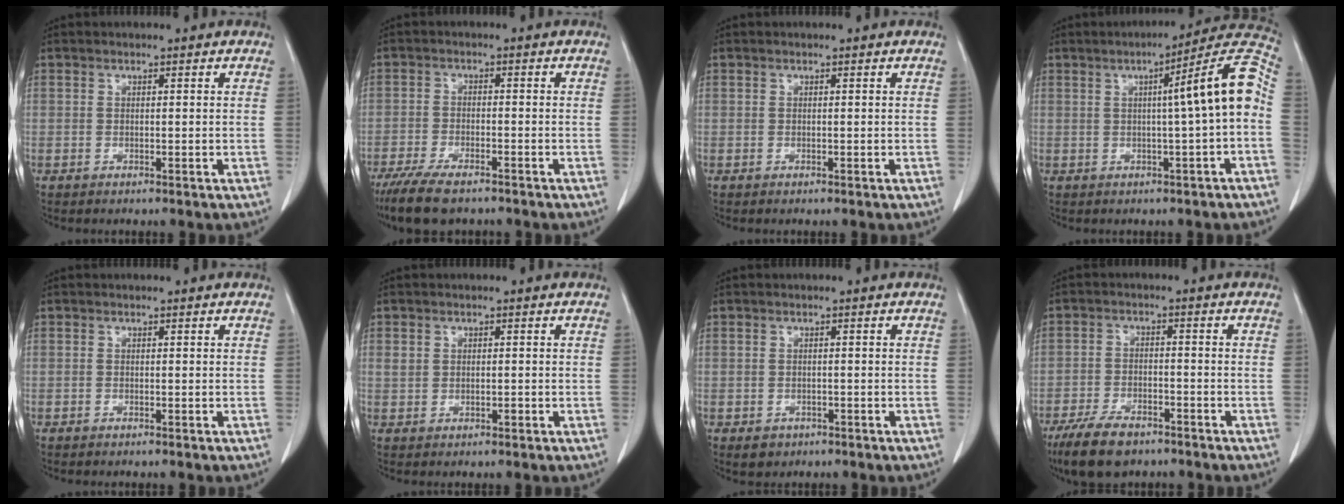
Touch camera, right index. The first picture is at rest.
{"total": 9.1, "force": [-7.1, 2.4, 5.2], "torque": [-0.089, -0.019, -0.117]}
{"total": 0.0}
{"total": 11.0, "force": [0.2, -0.5, 11.0], "torque": [-0.140, 0.030, -0.005]}
{"total": 0.0}
{"total": 1.7, "force": [0.2, 1.3, 1.0], "torque": [-0.026, 0.007, 0.010]}
{"total": 2.1, "force": [-1.1, 1.7, 0.5], "torque": [-0.006, 0.003, -0.009]}
{"total": 8.2, "force": [-6.1, 3.1, 4.4], "torque": [-0.086, -0.010, -0.108]}